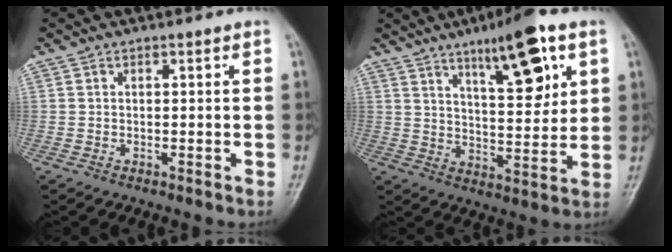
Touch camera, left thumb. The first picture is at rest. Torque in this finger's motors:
{"motor_torque": [0.28, 0.52, 0.23, 0.08, 0.11]}